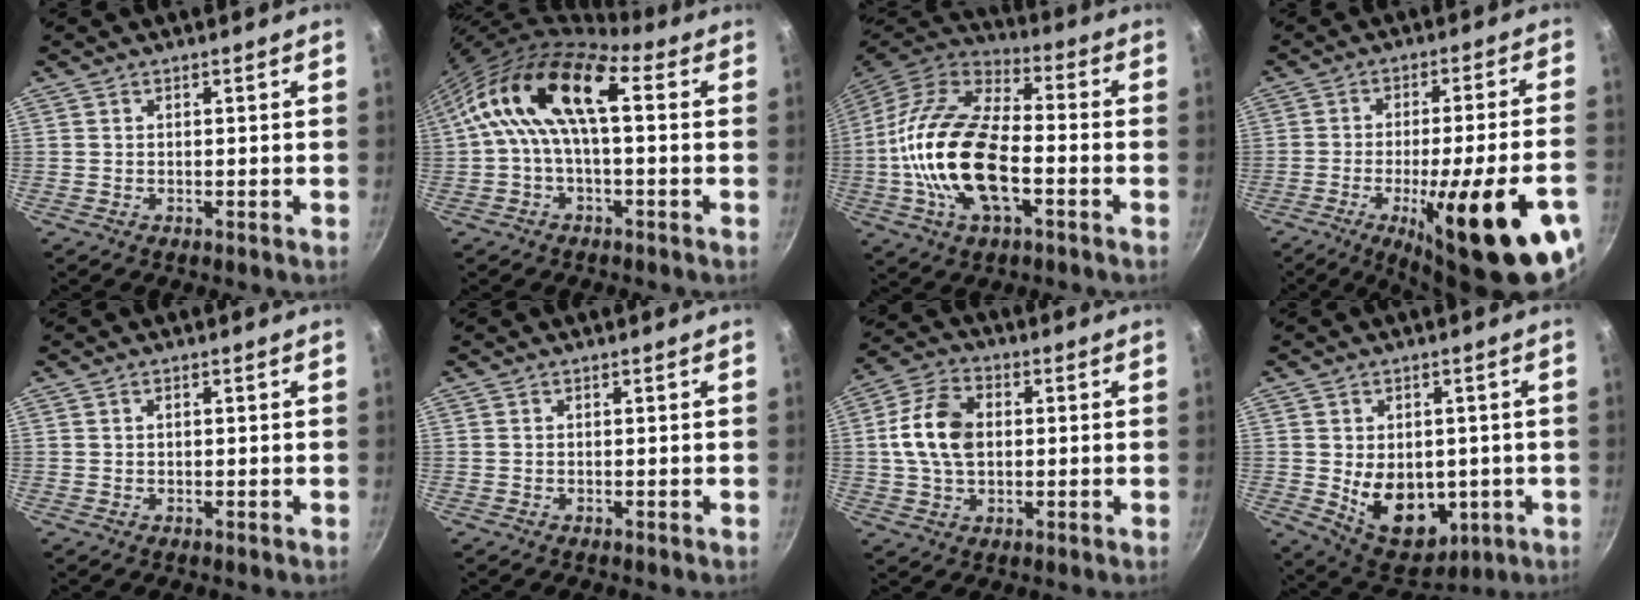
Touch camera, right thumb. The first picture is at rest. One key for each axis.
{"total": 14.8, "fx": 1.9, "fy": 6.9, "fz": 12.9, "tx": -0.237, "ty": 0.037, "tz": 0.014}
{"total": 21.6, "fx": -4.1, "fy": 10.8, "fz": 18.2, "tx": -0.342, "ty": 0.030, "tz": -0.088}
{"total": 24.8, "fx": -10.3, "fy": 5.0, "fz": 22.0, "tx": -0.287, "ty": 0.019, "tz": -0.143}
{"total": 0.6, "fx": 0.1, "fy": 0.4, "fz": 0.4, "tx": -0.007, "ty": 0.003, "tz": 0.003}
{"total": 0.0}
{"total": 11.3, "fx": 0.9, "fy": 7.6, "fz": 8.4, "tx": -0.145, "ty": 0.017, "tz": 0.007}
{"total": 13.7, "fx": -1.7, "fy": 9.7, "fz": 9.6, "tx": -0.106, "ty": -0.016, "tz": 0.002}